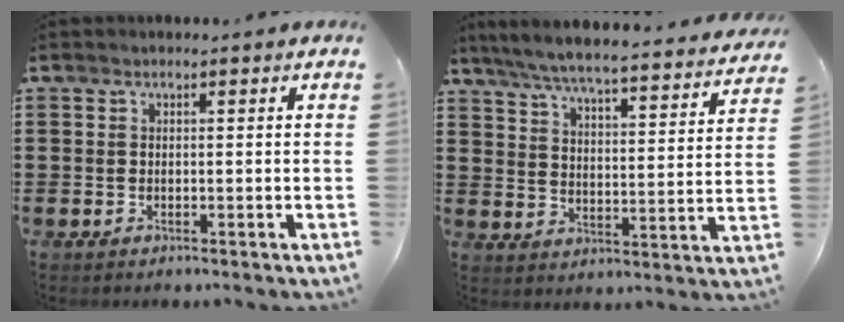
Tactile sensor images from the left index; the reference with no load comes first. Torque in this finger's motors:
{"motor_torque": [0.91, -1.23, 0.64, 0.21]}